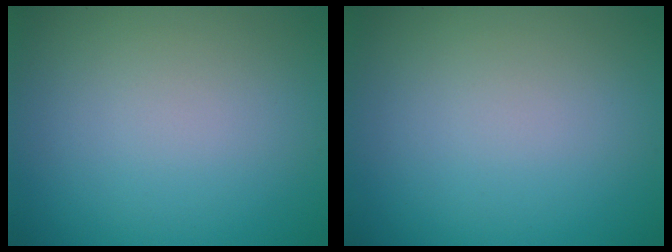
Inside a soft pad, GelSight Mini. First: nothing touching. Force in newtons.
{"total": 0.0}